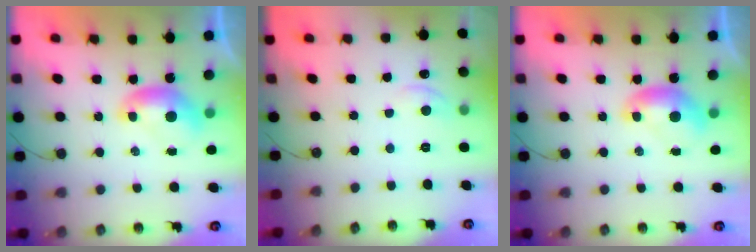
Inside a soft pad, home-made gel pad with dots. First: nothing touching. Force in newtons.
{"total": 0.8, "press": 0.2, "slide": 0.8}
{"total": 0.0}